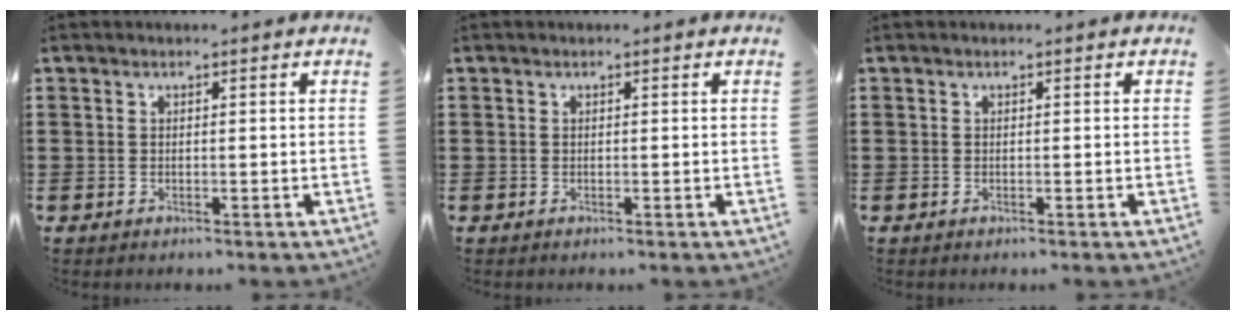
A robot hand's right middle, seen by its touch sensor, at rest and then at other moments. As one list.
[{"total": 0.0}, {"total": 0.0}]